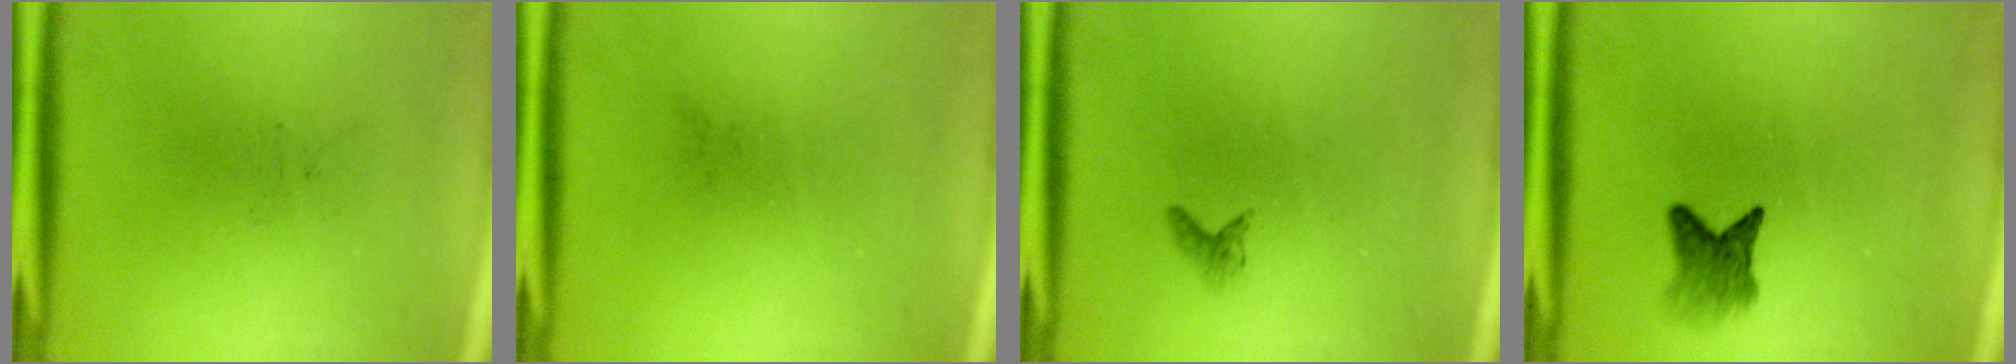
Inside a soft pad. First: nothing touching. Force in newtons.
{"total": 0.0}
{"total": 0.7}
{"total": 3.1}